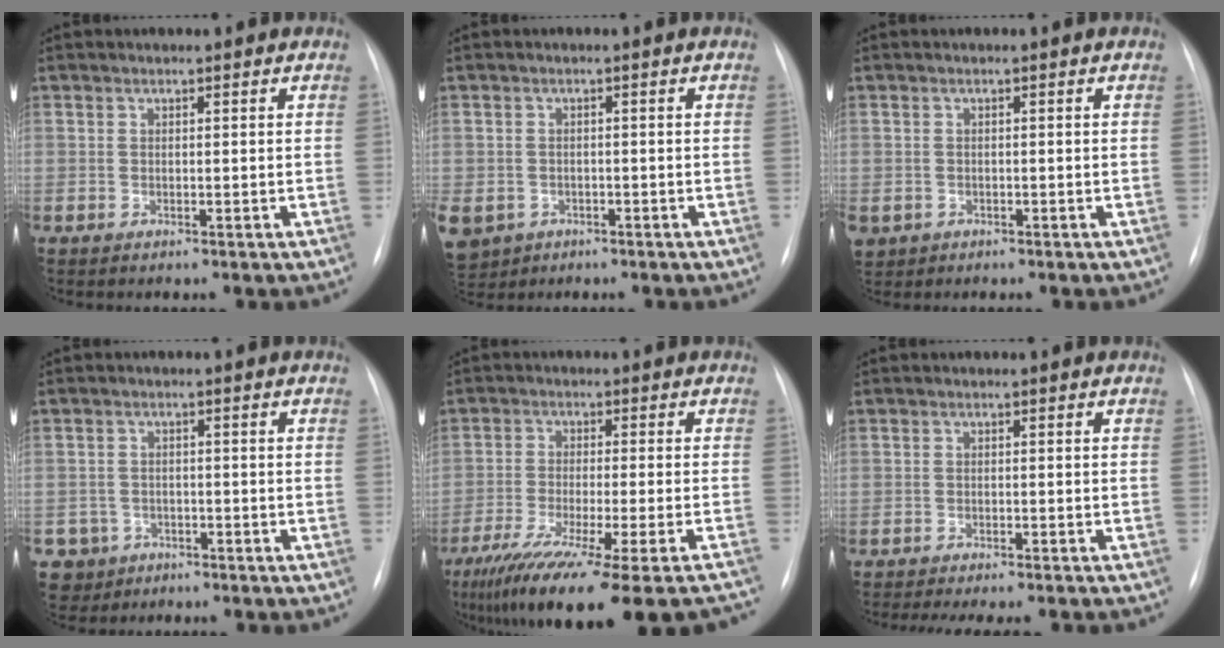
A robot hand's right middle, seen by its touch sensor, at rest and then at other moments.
{"total": 10.2, "force": [-4.8, 8.3, 3.4], "torque": [-0.110, -0.003, -0.065]}
{"total": 3.2, "force": [-1.7, 2.6, 0.8], "torque": [-0.019, -0.002, -0.023]}
{"total": 6.1, "force": [-3.6, 4.9, -0.2], "torque": [0.002, 0.008, -0.057]}
{"total": 24.7, "force": [-20.4, 0.7, 14.0], "torque": [-0.176, -0.069, -0.295]}
{"total": 10.9, "force": [-9.6, 1.8, 4.8], "torque": [-0.059, -0.008, -0.121]}